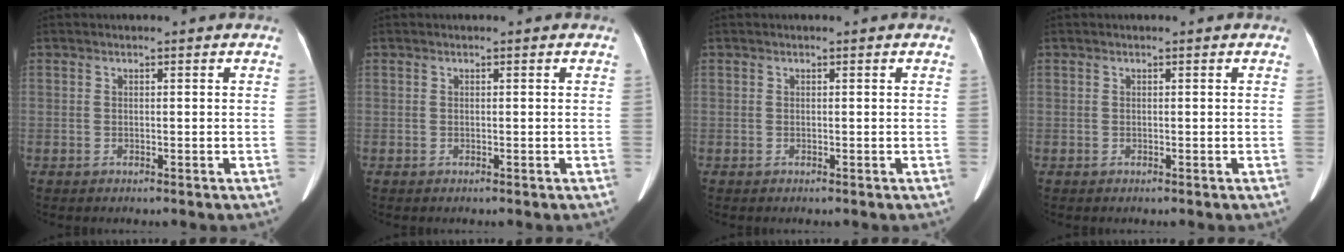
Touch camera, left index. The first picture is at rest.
{"total": 0.0}
{"total": 0.0}
{"total": 0.0}